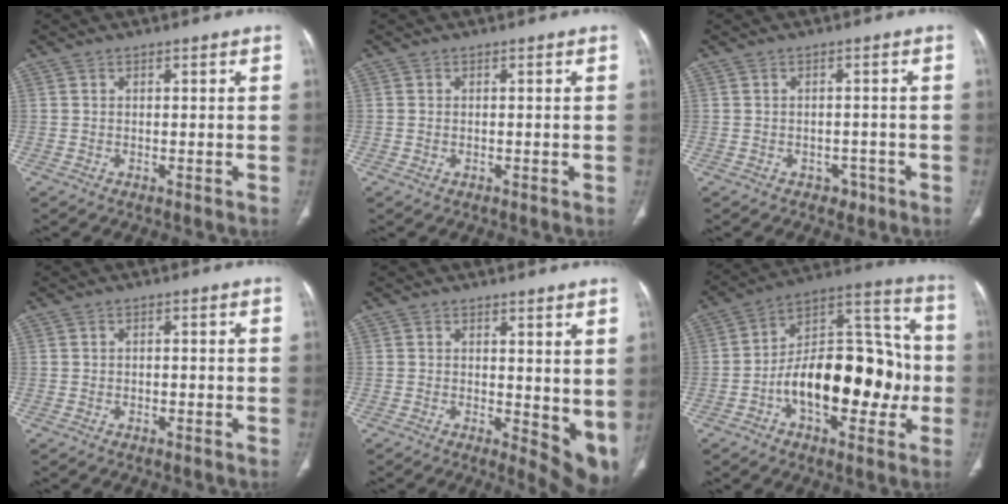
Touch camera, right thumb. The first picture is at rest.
{"total": 0.5, "force": [-0.1, 0.4, 0.3], "torque": [-0.011, 0.002, 0.001]}
{"total": 2.4, "force": [-1.4, 1.8, 0.7], "torque": [0.001, 0.008, -0.015]}
{"total": 0.9, "force": [-0.3, 0.7, 0.6], "torque": [-0.007, 0.003, -0.006]}
{"total": 8.7, "force": [0.8, 3.9, 7.7], "torque": [-0.083, -0.022, 0.018]}
{"total": 23.5, "force": [-4.5, 12.7, 19.3], "torque": [-0.260, 0.052, -0.069]}